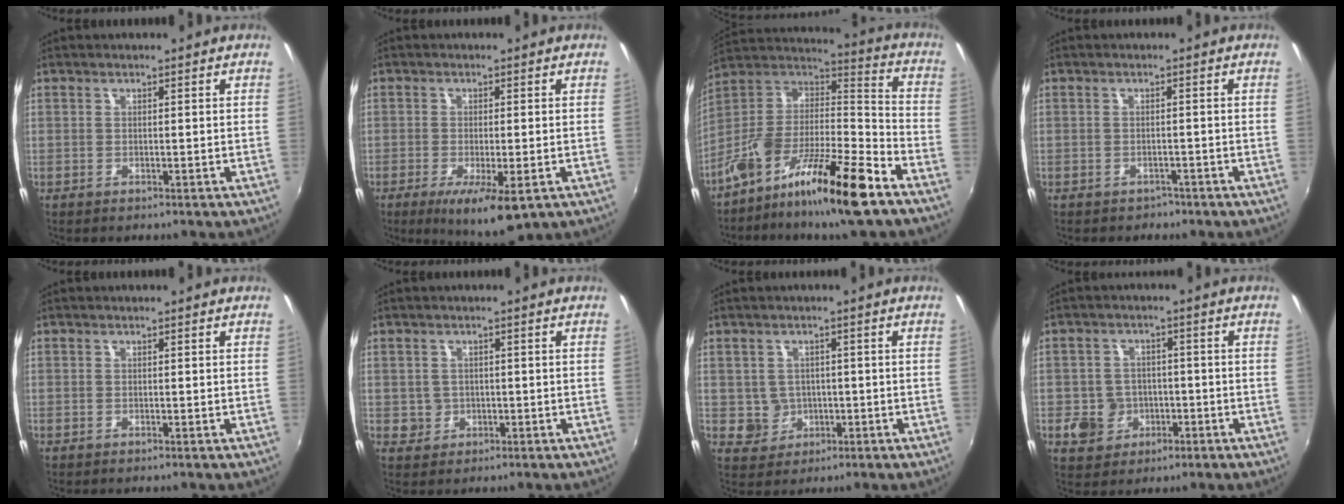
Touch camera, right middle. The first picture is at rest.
{"total": 9.2, "force": [-4.5, 2.3, 7.6], "torque": [-0.137, -0.028, -0.064]}
{"total": 19.2, "force": [-12.3, 3.5, 14.3], "torque": [-0.255, -0.008, -0.226]}
{"total": 2.6, "force": [-1.8, 1.7, 0.5], "torque": [-0.014, -0.003, -0.022]}
{"total": 0.0}
{"total": 2.9, "force": [-0.3, 2.9, 0.4], "torque": [-0.009, 0.001, -0.001]}
{"total": 4.3, "force": [-0.5, 4.2, 0.6], "torque": [-0.020, 0.008, 0.004]}
{"total": 6.8, "force": [-2.2, 6.2, 1.8], "torque": [-0.056, 0.013, -0.022]}